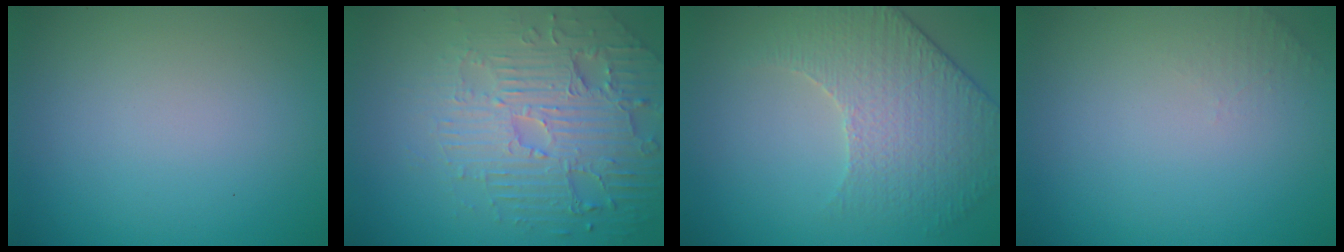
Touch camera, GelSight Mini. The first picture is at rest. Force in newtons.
{"total": 6.2, "press": 5.0, "slide": 3.7}
{"total": 4.3, "press": 4.0, "slide": 1.5}
{"total": 1.0, "press": 0.9, "slide": 0.3}